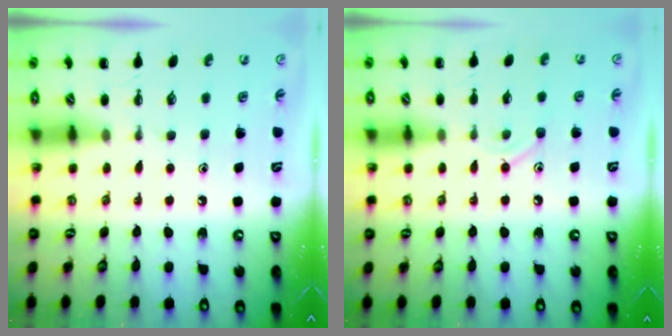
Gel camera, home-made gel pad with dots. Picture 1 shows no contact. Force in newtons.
{"total": 7.7, "press": 7.4, "slide": 2.2}